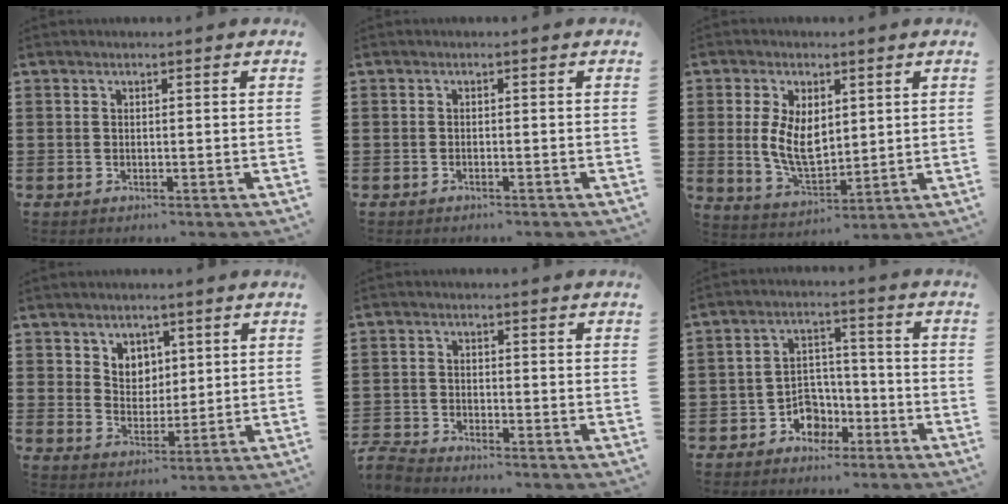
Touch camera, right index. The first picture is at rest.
{"total": 0.6, "force": [-0.5, 0.1, 0.2], "torque": [-0.007, -0.002, -0.011]}
{"total": 7.4, "force": [1.1, 4.6, 5.8], "torque": [-0.119, 0.003, 0.018]}
{"total": 4.3, "force": [2.6, 3.4, 0.5], "torque": [-0.021, 0.004, 0.046]}
{"total": 2.8, "force": [-2.8, 0.2, 0.1], "torque": [-0.014, -0.001, -0.062]}
{"total": 5.0, "force": [-2.8, 4.0, 1.4], "torque": [-0.033, 0.013, -0.051]}